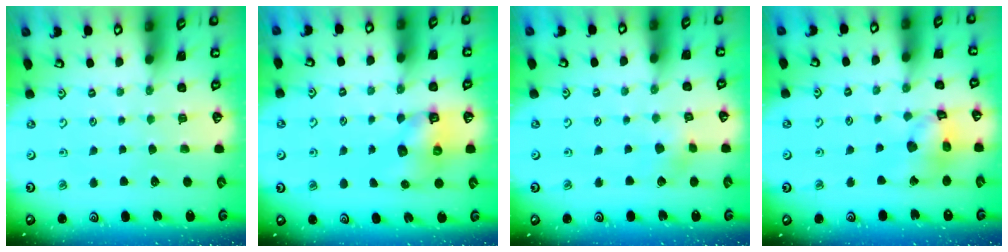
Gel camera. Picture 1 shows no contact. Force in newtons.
{"total": 8.5, "press": 8.5, "slide": 0.7}
{"total": 3.7, "press": 3.6, "slide": 0.6}
{"total": 13.3, "press": 13.2, "slide": 1.7}